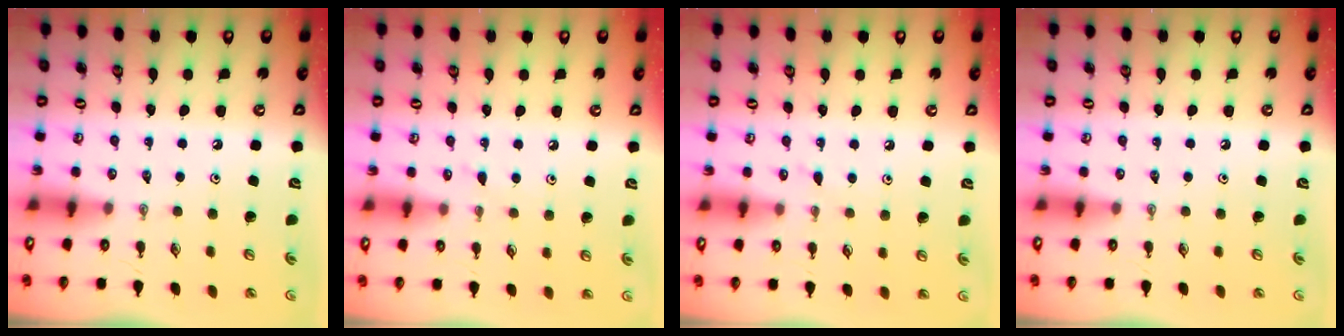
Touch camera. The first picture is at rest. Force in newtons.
{"total": 3.0, "press": 2.9, "slide": 0.4}
{"total": 3.0, "press": 2.9, "slide": 0.4}
{"total": 0.0}